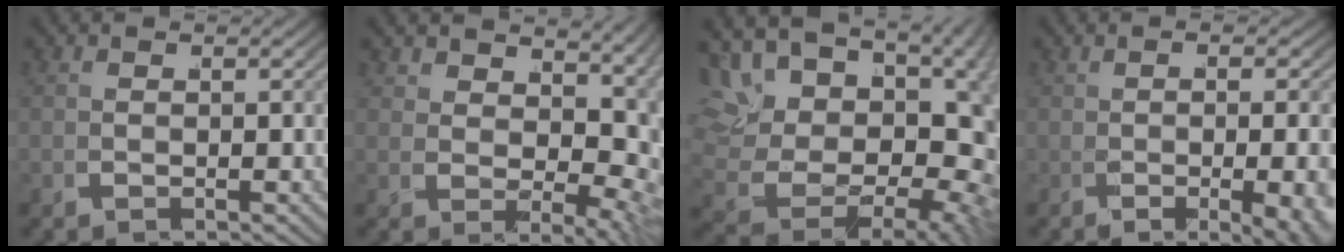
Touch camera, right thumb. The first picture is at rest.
{"total": 8.7, "force": [1.3, 5.7, 6.4], "torque": [-0.097, -0.022, 0.035]}
{"total": 18.4, "force": [-0.3, 13.7, 12.2], "torque": [-0.210, -0.015, -0.009]}
{"total": 4.2, "force": [-1.5, 0.8, 3.9], "torque": [-0.074, -0.010, -0.018]}